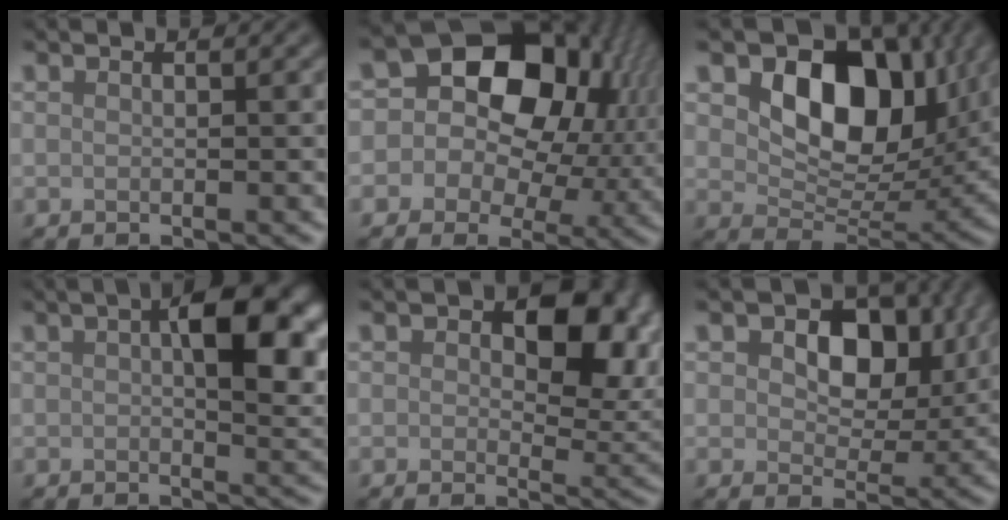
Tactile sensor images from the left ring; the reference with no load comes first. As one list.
[{"total": 13.9, "force": [3.3, 10.3, 8.7], "torque": [-0.124, 0.040, 0.049]}, {"total": 8.9, "force": [2.9, 6.0, 6.0], "torque": [-0.095, -0.009, 0.058]}, {"total": 8.0, "force": [1.7, 3.2, 7.2], "torque": [-0.102, 0.009, 0.033]}, {"total": 6.7, "force": [1.6, 3.8, 5.3], "torque": [-0.069, -0.001, 0.034]}, {"total": 6.0, "force": [1.7, 4.1, 4.1], "torque": [-0.075, -0.006, 0.030]}]